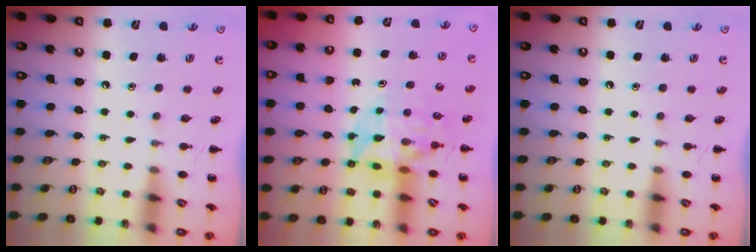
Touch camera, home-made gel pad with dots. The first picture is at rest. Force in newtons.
{"total": 9.6, "press": 9.2, "slide": 2.7}
{"total": 0.0}